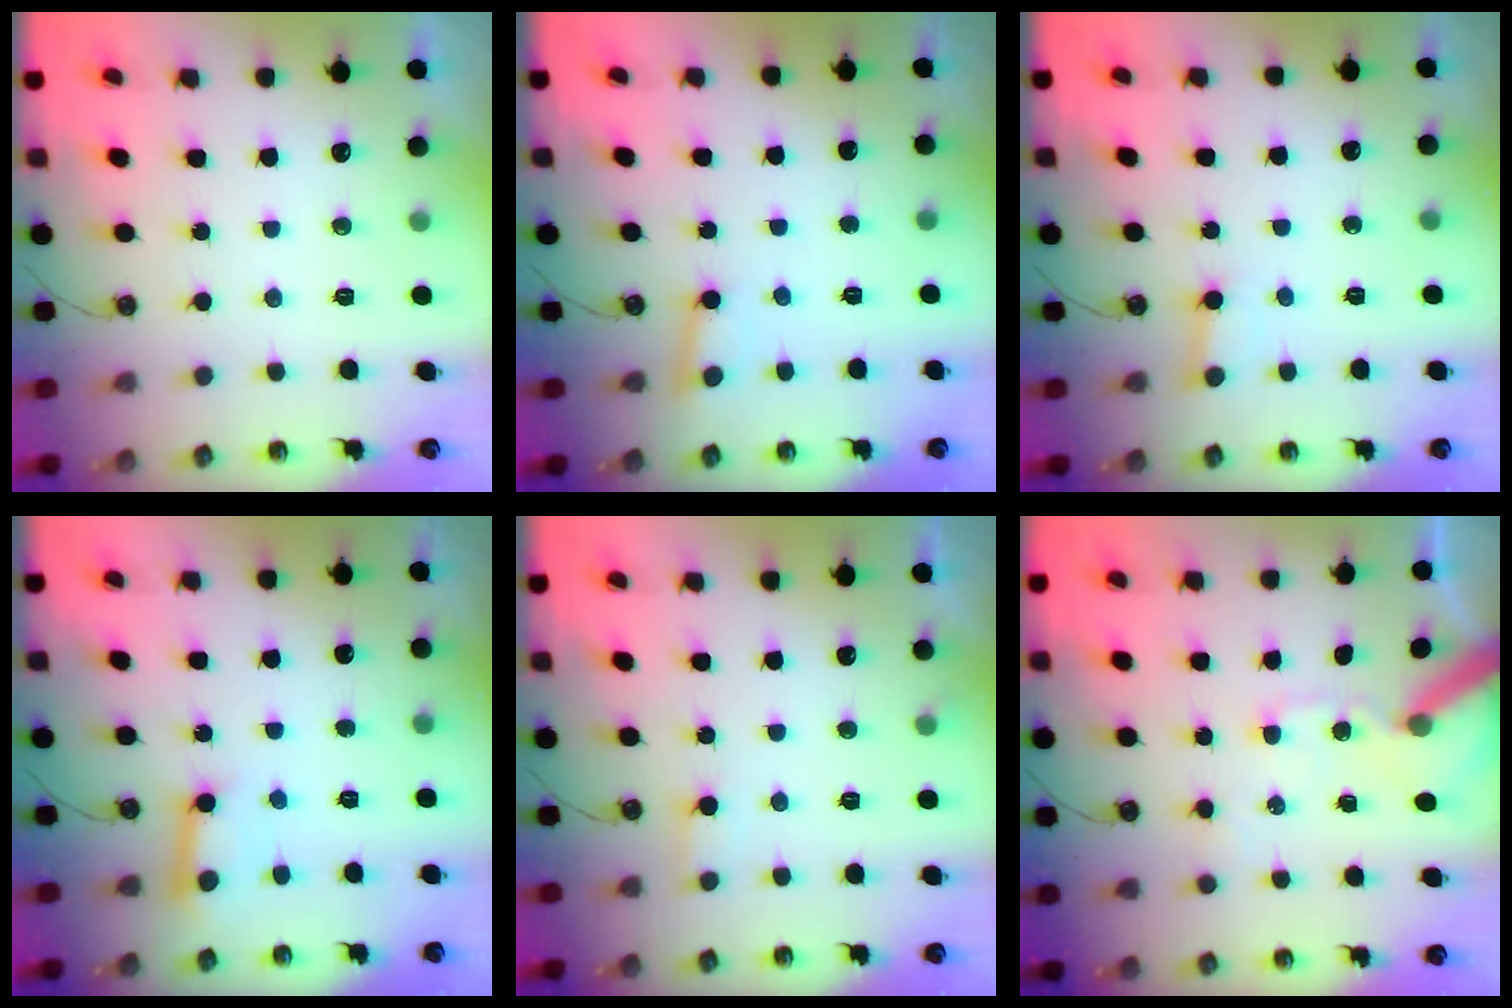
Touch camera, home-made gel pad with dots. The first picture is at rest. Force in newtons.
{"total": 2.8, "press": 2.7, "slide": 0.6}
{"total": 2.9, "press": 2.9, "slide": 0.2}
{"total": 8.7, "press": 8.7, "slide": 0.5}
{"total": 4.6, "press": 4.5, "slide": 0.3}
{"total": 12.1, "press": 12.0, "slide": 2.0}